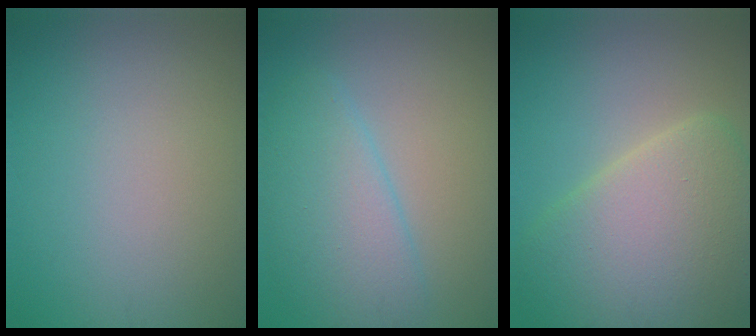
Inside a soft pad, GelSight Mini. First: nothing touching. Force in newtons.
{"total": 5.1, "press": 5.1, "slide": 0.3}
{"total": 8.7, "press": 8.6, "slide": 0.7}